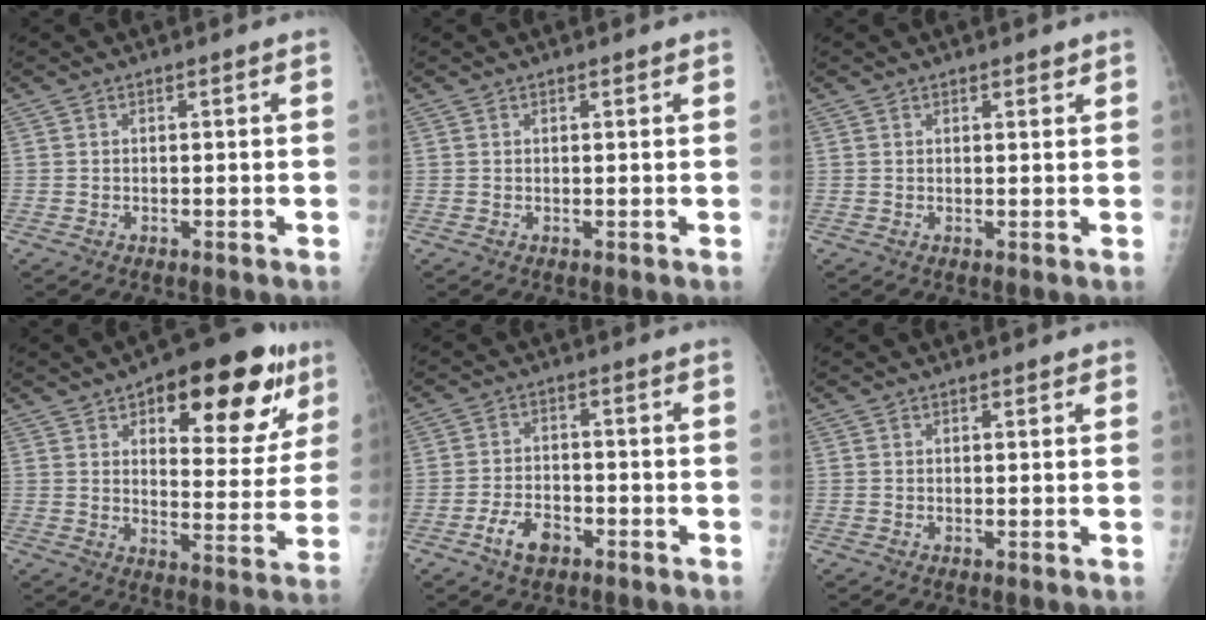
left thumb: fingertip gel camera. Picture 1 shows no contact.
{"total": 0.8, "force": [0.6, 0.3, 0.4], "torque": [-0.006, -0.003, 0.008]}
{"total": 1.5, "force": [1.2, 0.5, 0.8], "torque": [-0.006, -0.007, 0.016]}
{"total": 22.1, "force": [11.2, 9.4, 16.6], "torque": [-0.174, -0.029, 0.156]}
{"total": 5.4, "force": [-3.0, 3.2, 3.2], "torque": [-0.054, 0.019, -0.053]}
{"total": 1.3, "force": [1.0, 0.5, 0.6], "torque": [-0.004, -0.004, 0.010]}